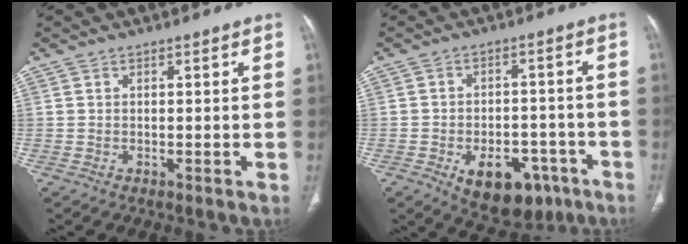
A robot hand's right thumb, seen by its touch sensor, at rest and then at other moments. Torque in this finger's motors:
{"motor_torque": [1.14, 1.38, 0.10, -0.02, 0.31]}